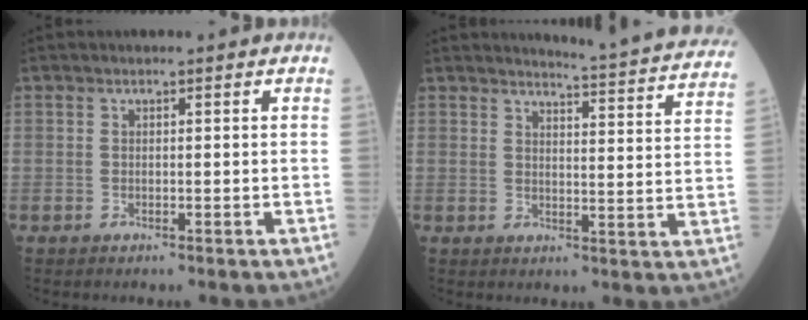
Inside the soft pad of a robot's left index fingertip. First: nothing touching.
{"total": 16.6, "force": [16.0, -0.7, 4.1], "torque": [-0.055, -0.093, 0.169]}